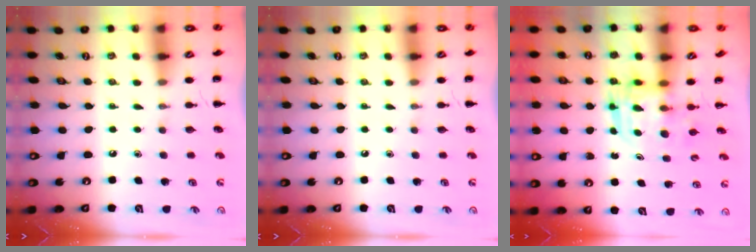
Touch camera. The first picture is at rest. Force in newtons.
{"total": 0.0}
{"total": 3.2, "press": 3.1, "slide": 0.3}